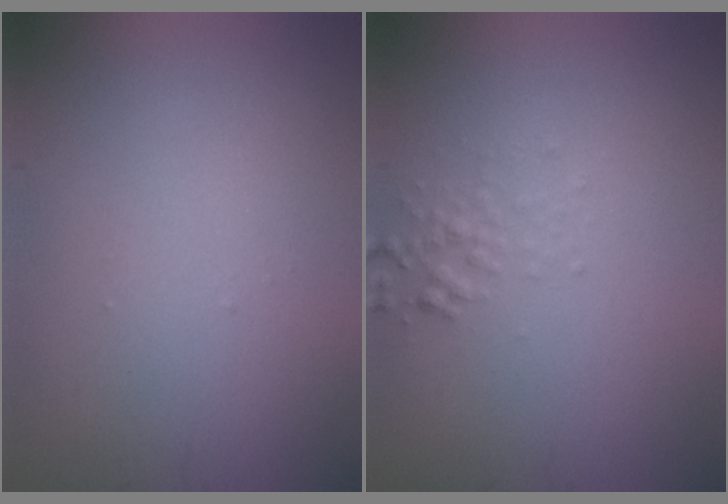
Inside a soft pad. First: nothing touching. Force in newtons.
{"total": 1.3, "press": 1.3, "slide": 0.0}